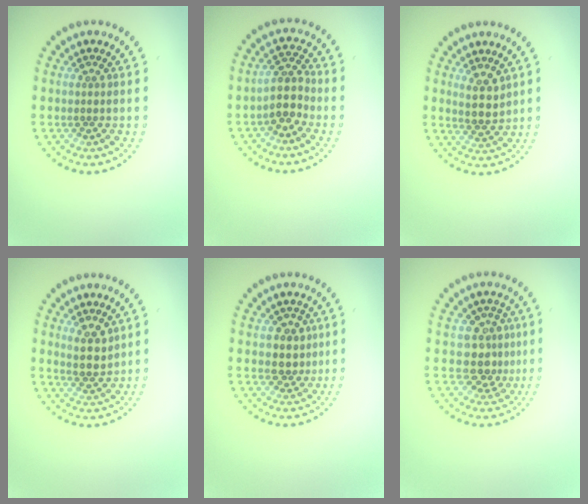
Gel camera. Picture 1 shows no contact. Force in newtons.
{"total": 2.8, "press": 2.4, "slide": 1.5}
{"total": 2.5, "press": 2.2, "slide": 1.2}
{"total": 2.5, "press": 2.2, "slide": 1.2}
{"total": 2.4, "press": 2.2, "slide": 1.0}
{"total": 3.1, "press": 2.5, "slide": 1.8}